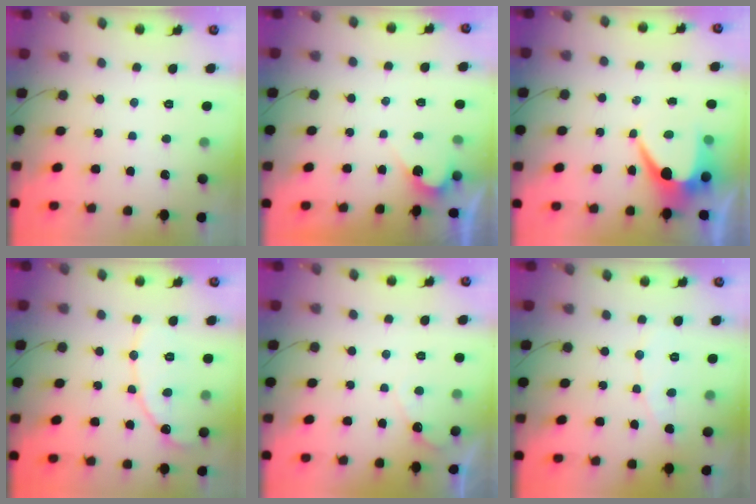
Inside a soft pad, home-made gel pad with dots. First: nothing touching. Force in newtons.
{"total": 2.7, "press": 2.7, "slide": 0.1}
{"total": 7.2, "press": 7.2, "slide": 0.6}
{"total": 10.7, "press": 10.7, "slide": 0.8}
{"total": 3.4, "press": 3.4, "slide": 0.2}
{"total": 3.3, "press": 3.3, "slide": 0.3}